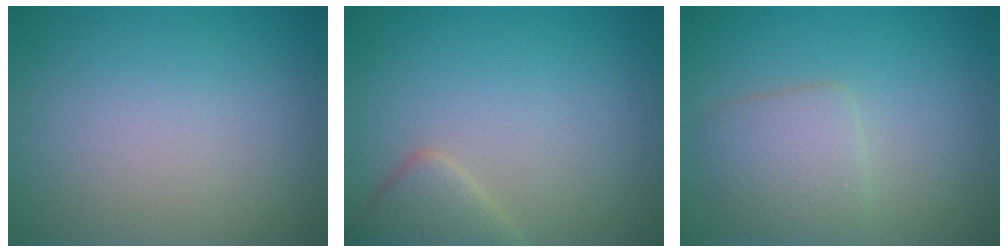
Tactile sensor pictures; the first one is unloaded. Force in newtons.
{"total": 2.7, "press": 2.7, "slide": 0.2}
{"total": 3.0, "press": 3.0, "slide": 0.1}